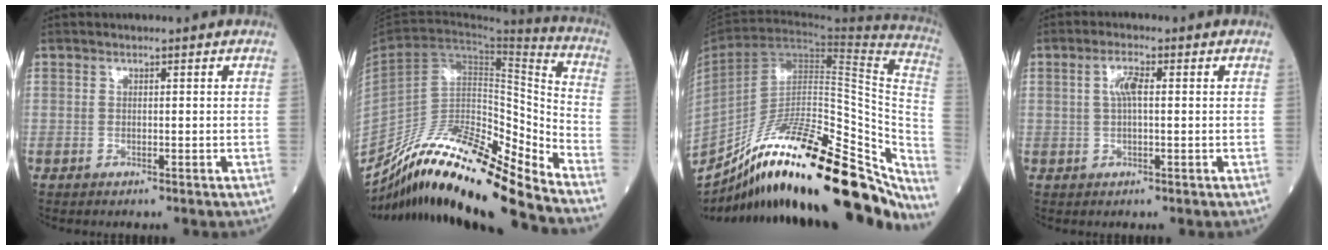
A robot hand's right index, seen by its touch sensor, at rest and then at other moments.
{"total": 20.6, "force": [-17.7, 1.0, 10.6], "torque": [-0.201, 0.010, -0.322]}
{"total": 32.1, "force": [-24.4, 6.7, 19.8], "torque": [-0.229, -0.009, -0.366]}
{"total": 2.9, "force": [0.5, 0.6, 2.8], "torque": [-0.058, 0.008, 0.011]}